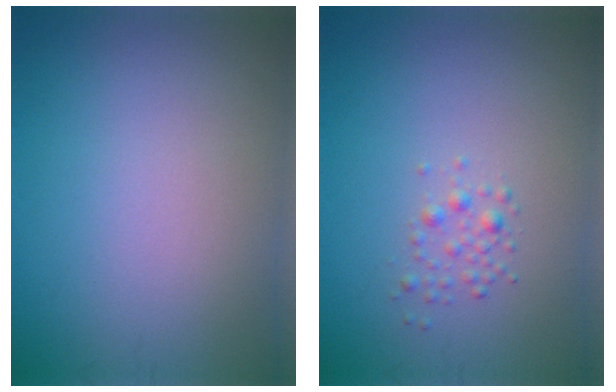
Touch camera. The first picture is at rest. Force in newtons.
{"total": 1.2, "press": 1.2, "slide": 0.0}